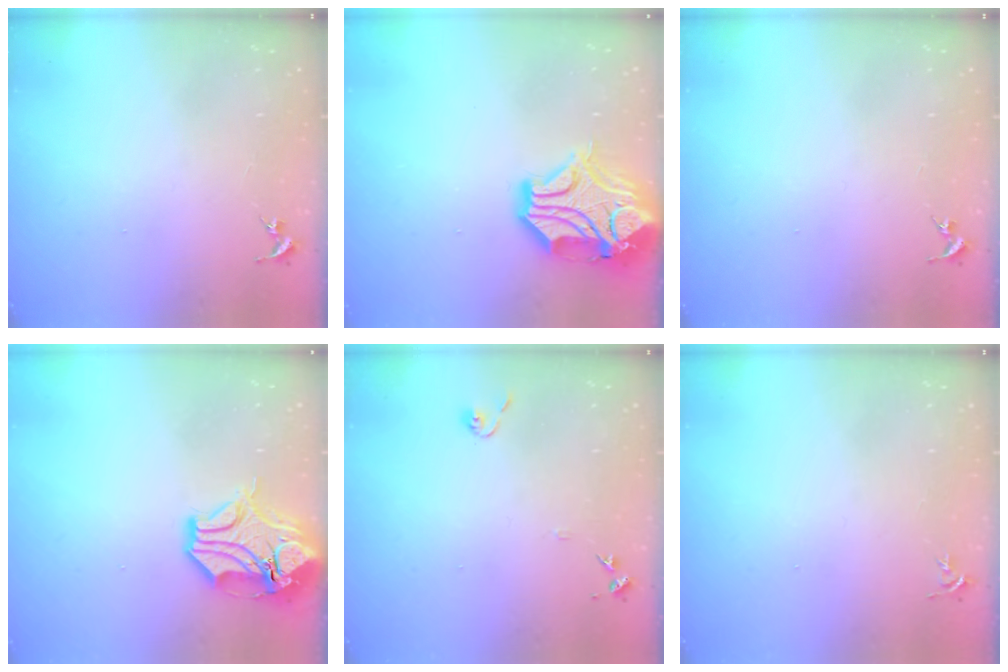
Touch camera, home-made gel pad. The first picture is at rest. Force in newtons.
{"total": 17.6, "press": 17.4, "slide": 2.6}
{"total": 0.0}
{"total": 15.1, "press": 14.9, "slide": 2.5}
{"total": 6.8, "press": 6.8, "slide": 0.6}
{"total": 3.7, "press": 3.7, "slide": 0.5}